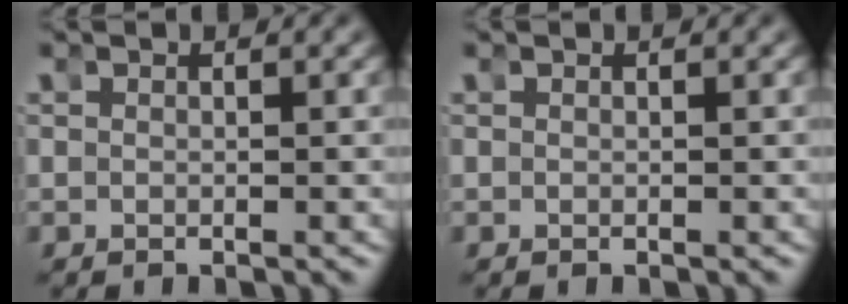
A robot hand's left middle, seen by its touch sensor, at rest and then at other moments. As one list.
[{"total": 0.0}]